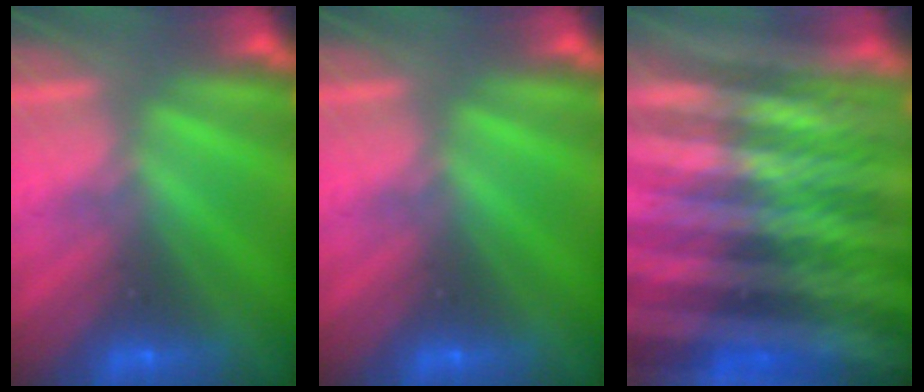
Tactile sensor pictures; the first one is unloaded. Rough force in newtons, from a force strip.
{"total": 0.0}
{"total": 7.0}